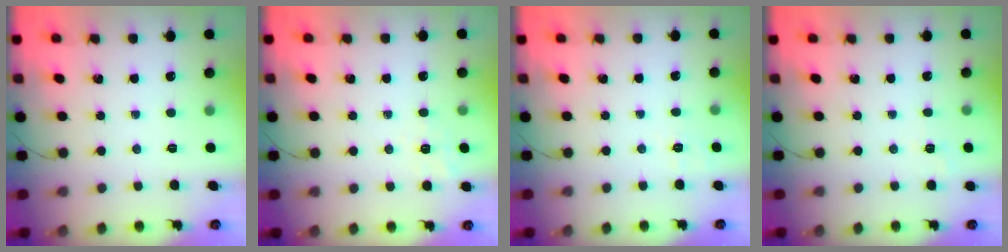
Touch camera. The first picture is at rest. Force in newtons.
{"total": 1.7, "press": 0.9, "slide": 1.5}
{"total": 2.0, "press": 0.8, "slide": 1.9}
{"total": 3.1, "press": 2.7, "slide": 1.5}